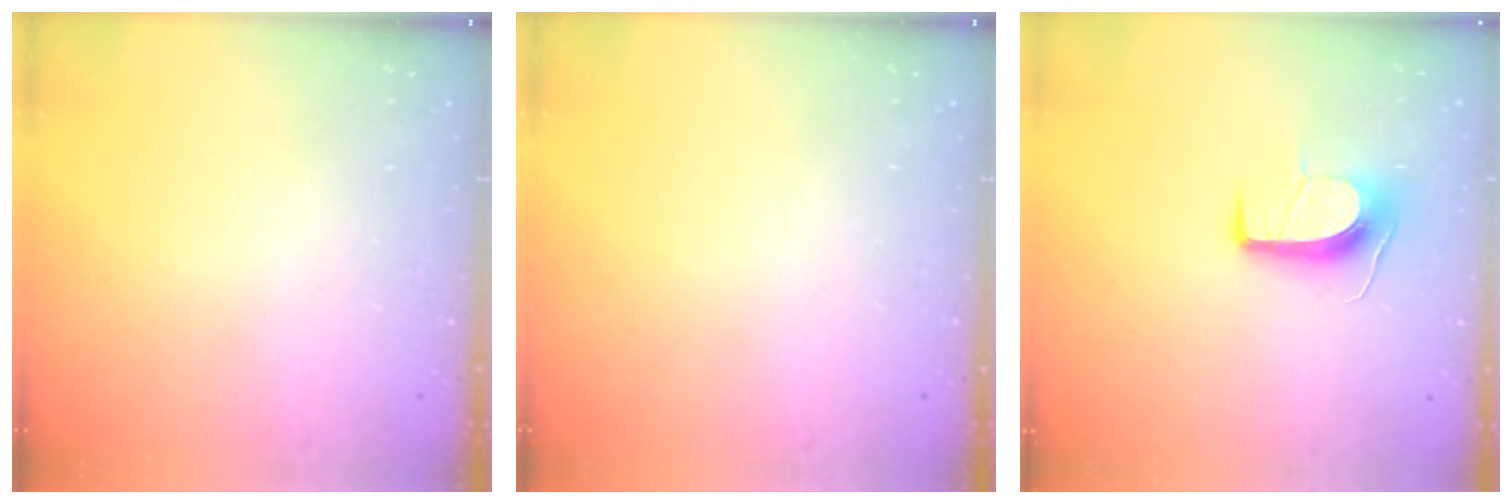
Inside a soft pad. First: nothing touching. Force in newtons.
{"total": 0.0}
{"total": 9.9, "press": 9.9, "slide": 0.2}